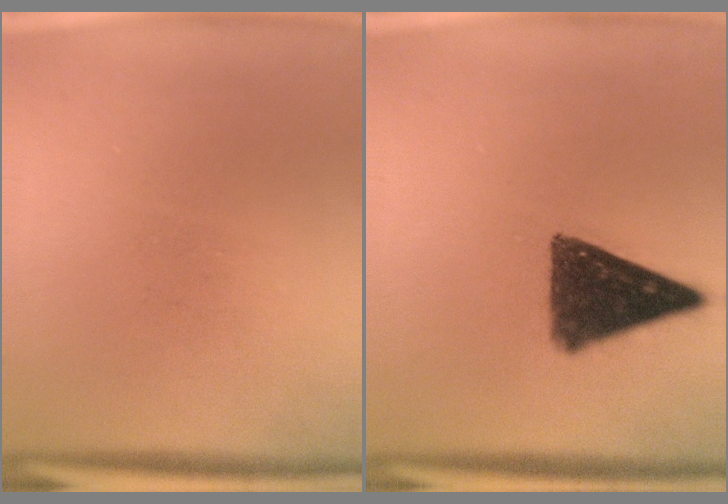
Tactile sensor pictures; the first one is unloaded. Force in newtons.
{"total": 12.4}